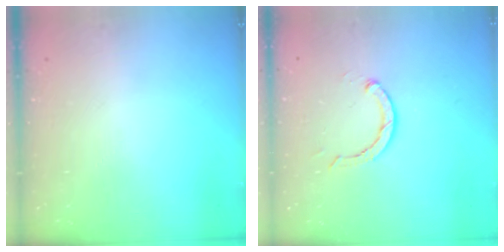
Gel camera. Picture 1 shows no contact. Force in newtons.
{"total": 2.9, "press": 2.9, "slide": 0.4}